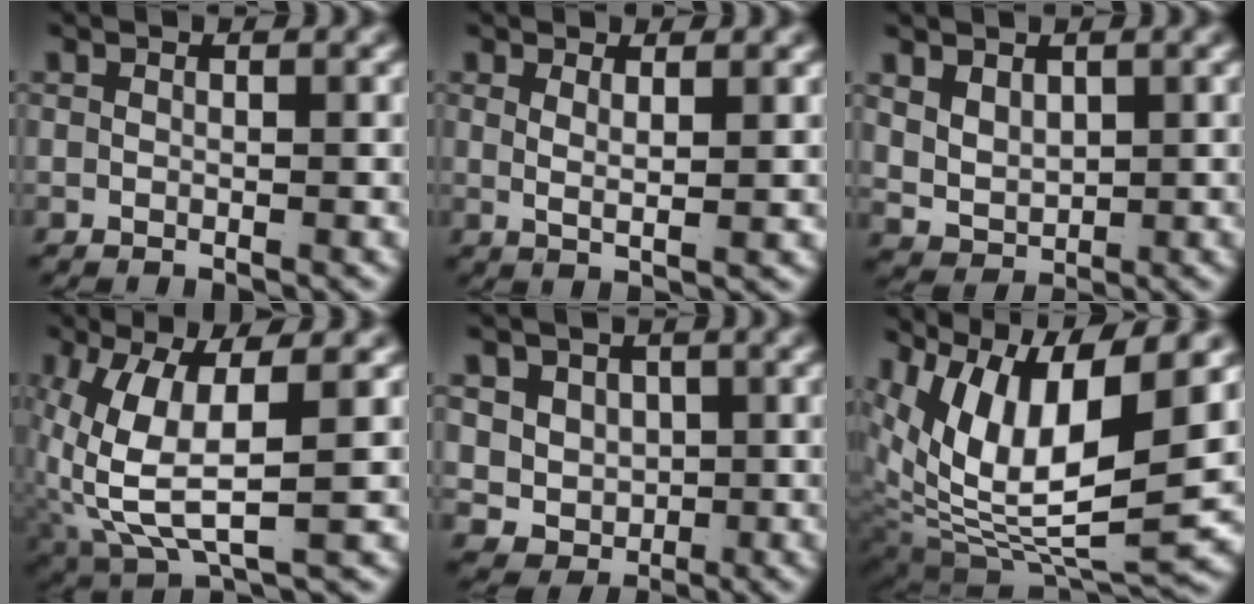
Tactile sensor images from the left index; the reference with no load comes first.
{"total": 1.9, "force": [0.9, -0.3, 1.7], "torque": [-0.033, -0.015, 0.027]}
{"total": 4.4, "force": [0.8, 3.7, 2.2], "torque": [-0.065, -0.024, 0.027]}
{"total": 8.3, "force": [-0.2, 4.4, 7.0], "torque": [-0.153, -0.024, 0.018]}
{"total": 7.6, "force": [-0.6, 7.1, 2.6], "torque": [-0.075, -0.049, 0.002]}
{"total": 14.5, "force": [1.3, 9.1, 11.2], "torque": [-0.208, -0.031, 0.031]}